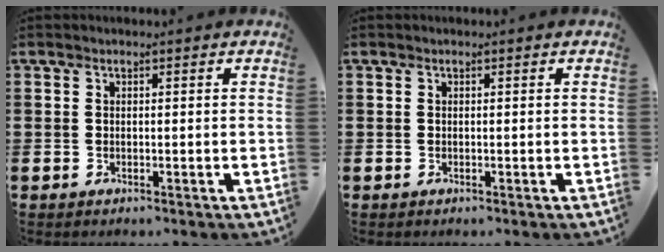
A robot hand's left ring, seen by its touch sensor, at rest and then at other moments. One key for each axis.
{"total": 0.0}